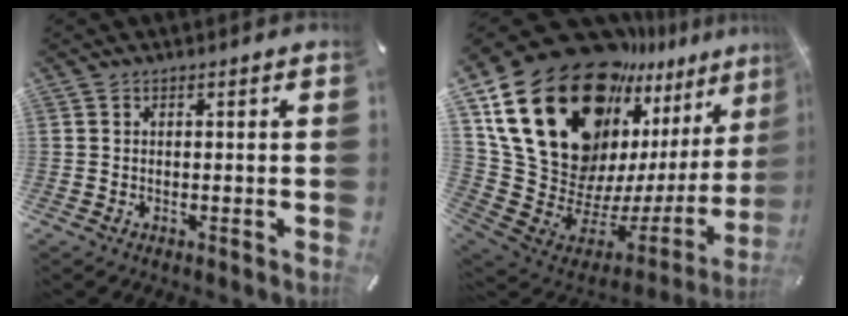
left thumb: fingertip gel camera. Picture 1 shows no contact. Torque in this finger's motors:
{"motor_torque": [2.75, 2.25, 1.58, -1.19, 1.05]}